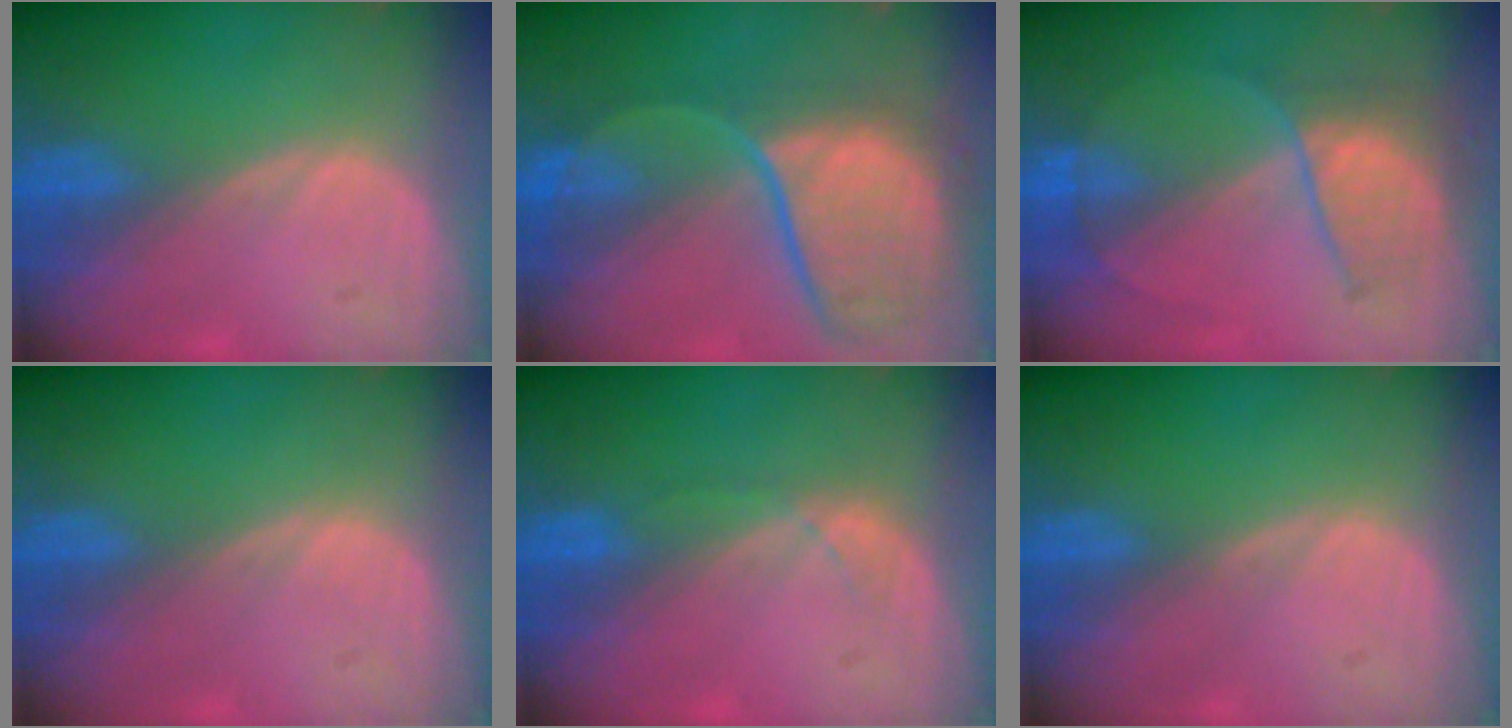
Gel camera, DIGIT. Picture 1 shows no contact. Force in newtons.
{"total": 11.3, "press": 9.9, "slide": 5.5}
{"total": 6.1, "press": 6.0, "slide": 1.1}
{"total": 0.0}
{"total": 1.4, "press": 1.3, "slide": 0.3}
{"total": 0.0}